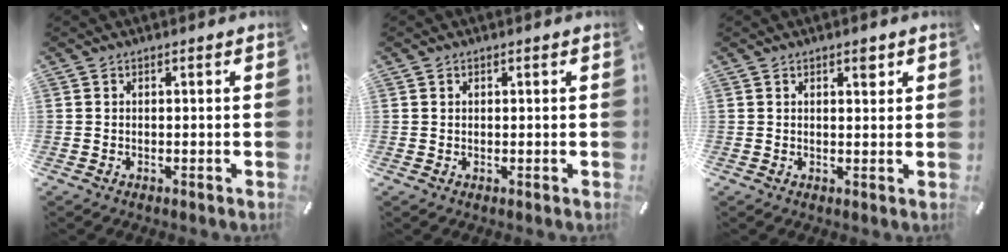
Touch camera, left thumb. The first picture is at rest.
{"total": 0.6, "force": [0.3, 0.6, 0.0], "torque": [0.000, 0.002, 0.006]}
{"total": 2.2, "force": [1.3, 1.2, 1.3], "torque": [-0.011, -0.004, 0.019]}